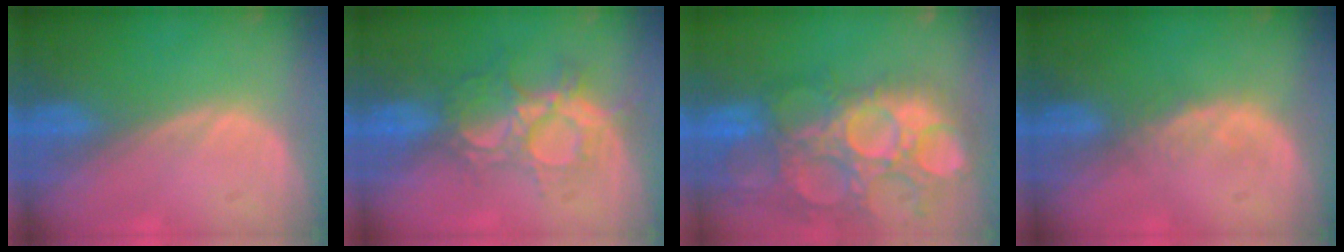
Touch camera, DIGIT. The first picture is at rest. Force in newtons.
{"total": 9.3, "press": 7.9, "slide": 4.9}
{"total": 14.9, "press": 12.8, "slide": 7.7}
{"total": 1.4, "press": 1.4, "slide": 0.2}